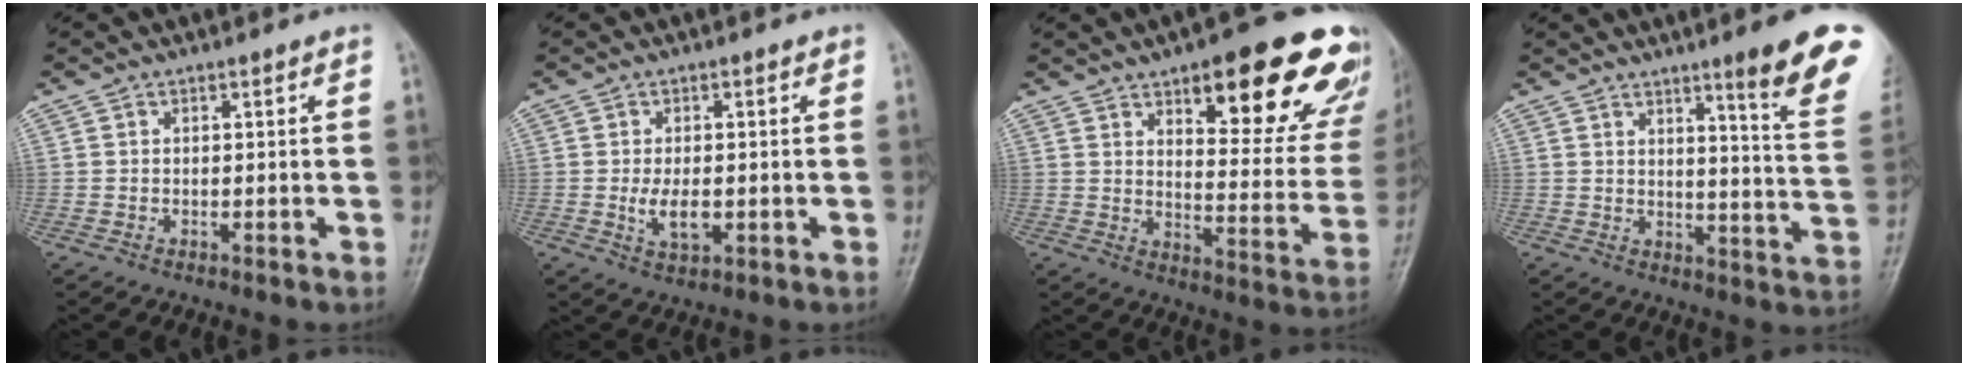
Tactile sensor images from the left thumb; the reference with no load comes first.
{"total": 5.0, "force": [-0.7, 2.8, 4.1], "torque": [-0.069, -0.007, -0.010]}
{"total": 24.3, "force": [13.9, 8.6, 18.0], "torque": [-0.177, -0.052, 0.186]}
{"total": 14.4, "force": [8.6, 1.1, 11.5], "torque": [-0.126, -0.050, 0.105]}